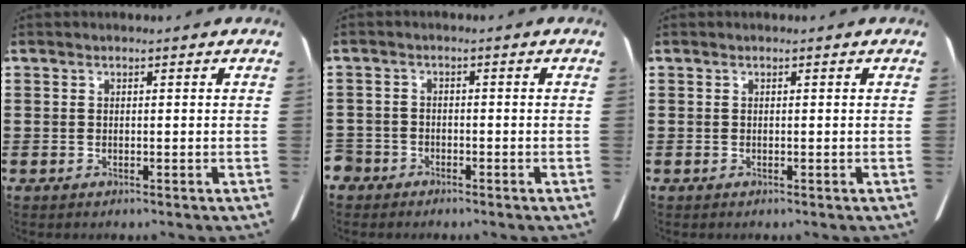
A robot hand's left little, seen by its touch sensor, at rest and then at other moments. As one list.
[{"total": 2.1, "force": [-1.8, 1.0, 0.2], "torque": [-0.016, -0.003, -0.043]}, {"total": 0.0}]